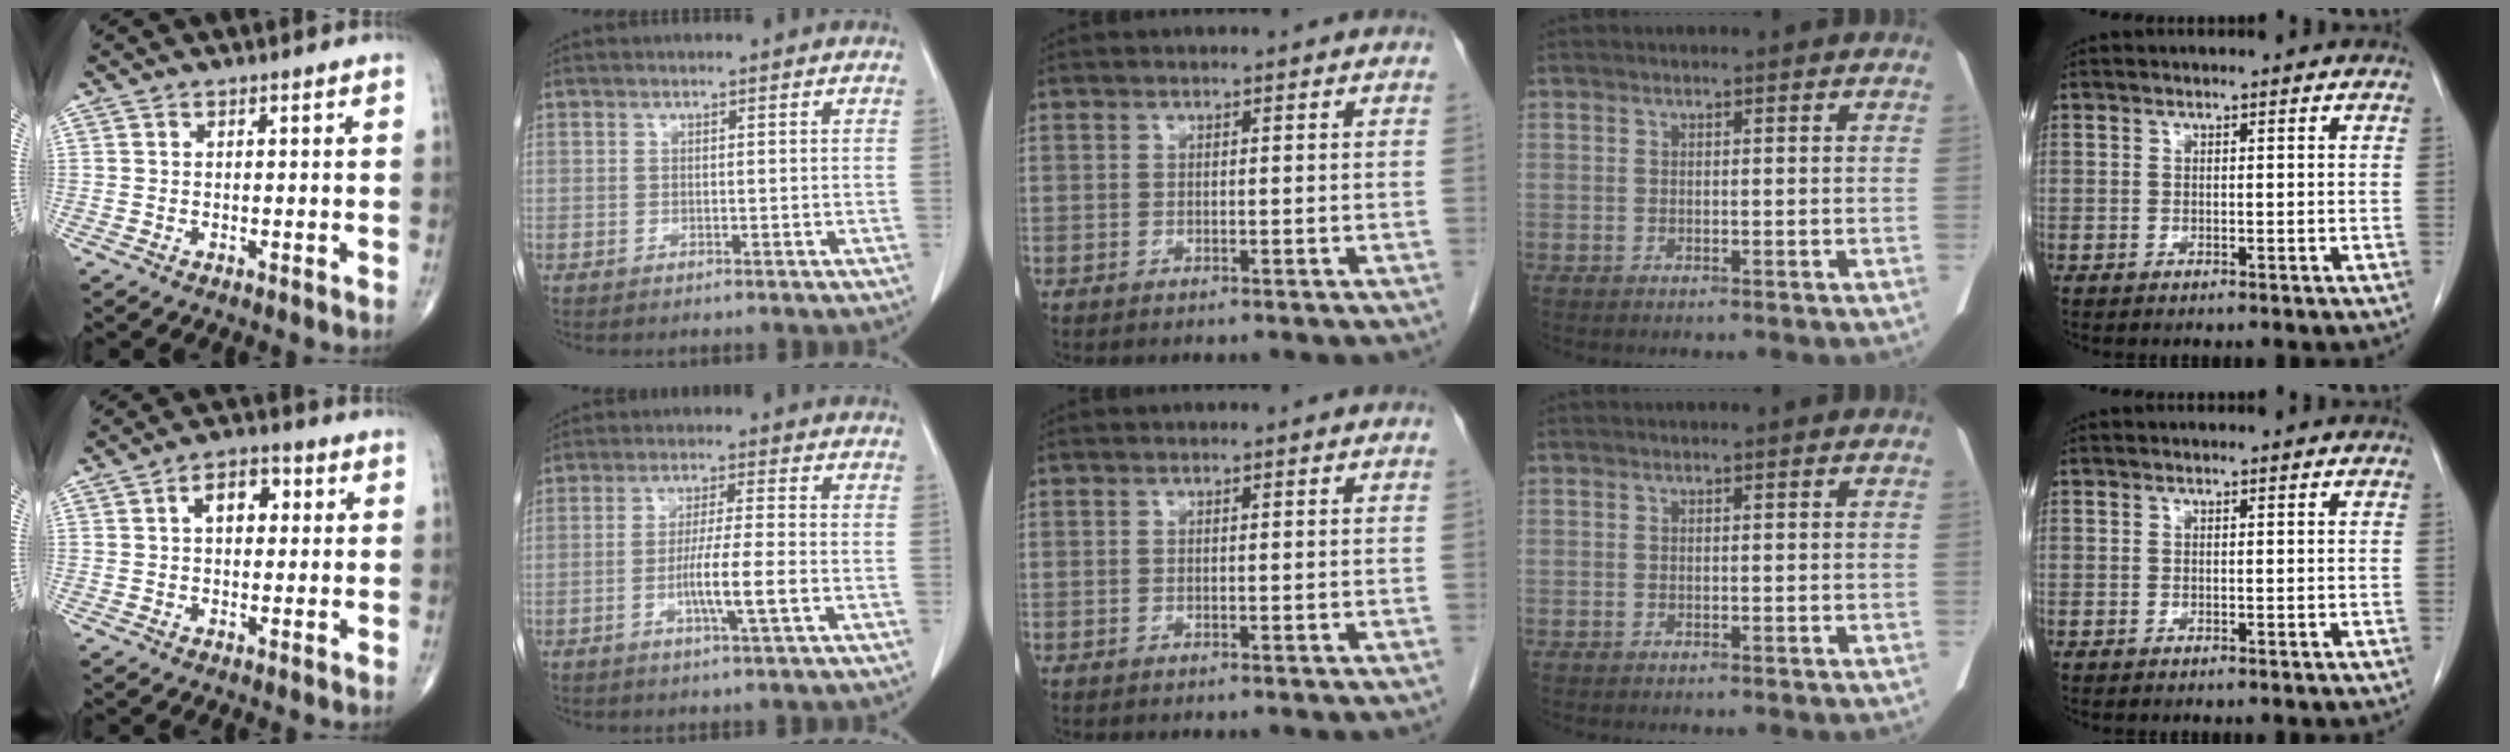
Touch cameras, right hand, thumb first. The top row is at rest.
{"thumb": {"total": 6.5, "force": [1.3, 4.1, 4.9], "torque": [-0.054, 0.014, 0.012]}, "index": {"total": 6.7, "force": [-2.0, -0.3, 6.4], "torque": [-0.115, -0.008, -0.038]}}